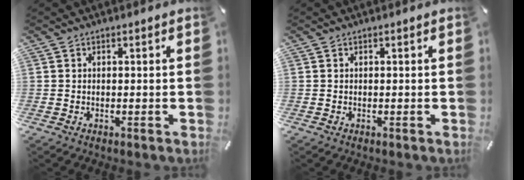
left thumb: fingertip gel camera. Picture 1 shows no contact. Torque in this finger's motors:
{"motor_torque": [0.00, 0.00, -0.01, 0.03, 0.00]}